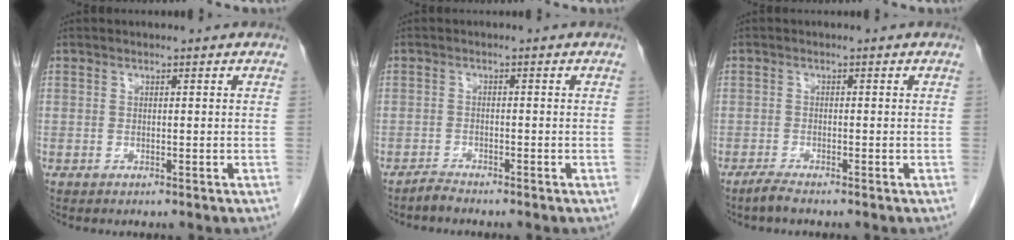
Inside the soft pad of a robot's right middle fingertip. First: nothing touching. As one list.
[{"total": 1.5, "force": [-1.5, -0.1, 0.1], "torque": [-0.003, -0.004, -0.028]}, {"total": 1.8, "force": [-1.5, -0.1, 0.9], "torque": [-0.027, -0.005, -0.032]}]